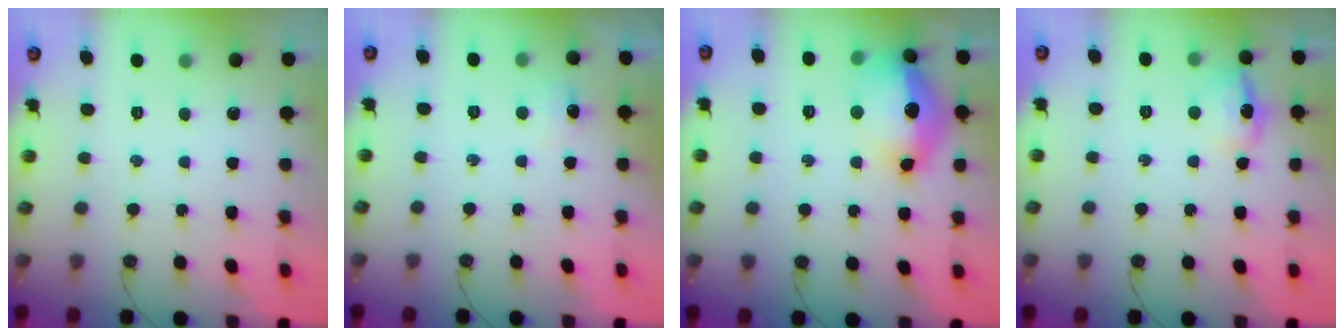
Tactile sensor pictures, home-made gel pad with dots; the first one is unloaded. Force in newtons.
{"total": 5.4, "press": 5.3, "slide": 0.7}
{"total": 17.5, "press": 17.4, "slide": 1.6}
{"total": 10.7, "press": 10.7, "slide": 0.8}